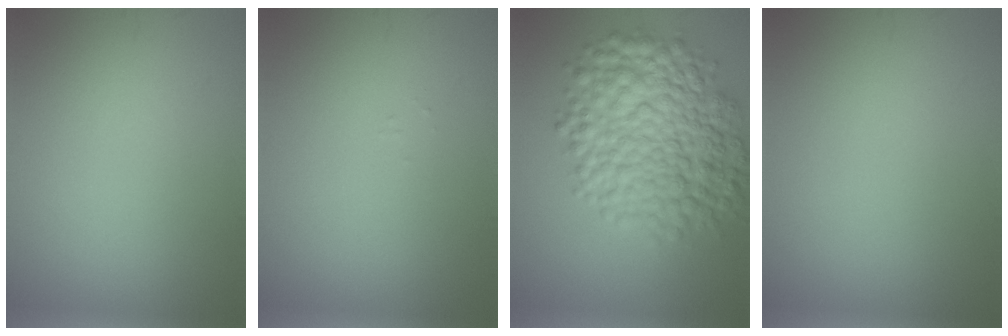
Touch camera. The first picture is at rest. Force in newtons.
{"total": 0.0}
{"total": 10.2, "press": 10.2, "slide": 0.1}
{"total": 0.0}